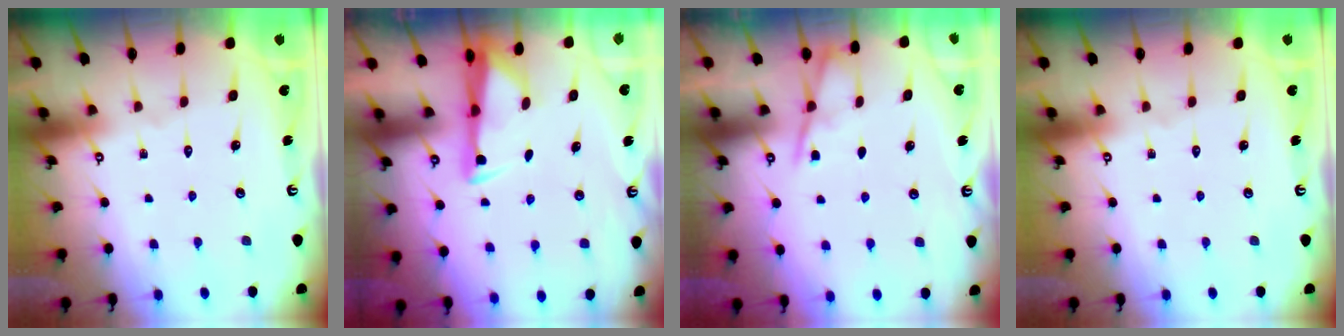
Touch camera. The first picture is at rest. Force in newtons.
{"total": 3.4, "press": 3.3, "slide": 1.0}
{"total": 4.9, "press": 4.9, "slide": 0.4}
{"total": 0.0}